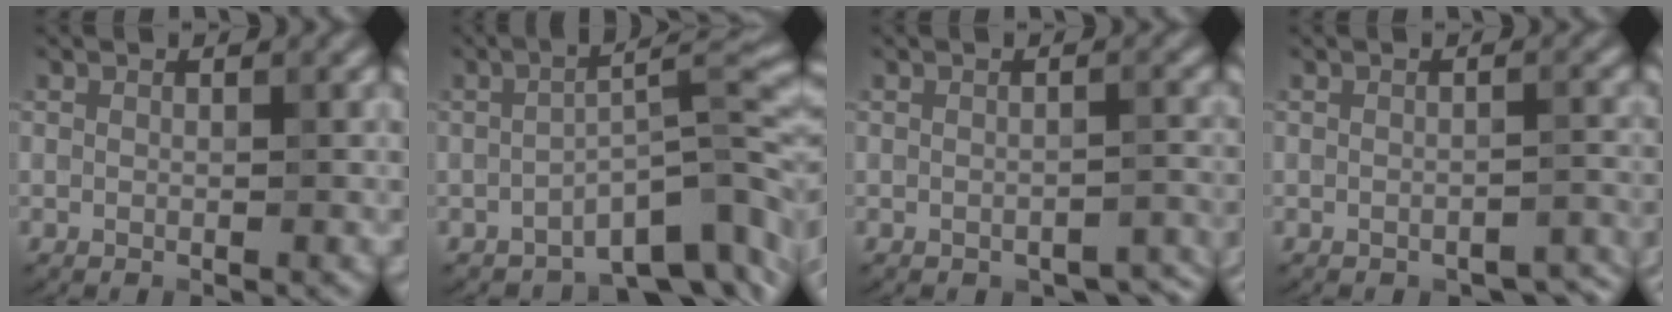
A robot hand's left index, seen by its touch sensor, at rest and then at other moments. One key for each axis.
{"total": 8.1, "fx": -4.3, "fy": 2.5, "fz": 6.4, "tx": -0.084, "ty": 0.007, "tz": -0.072}
{"total": 2.3, "fx": -1.9, "fy": 0.9, "fz": 0.9, "tx": -0.017, "ty": -0.002, "tz": -0.018}
{"total": 2.2, "fx": -2.0, "fy": 0.6, "fz": 0.7, "tx": -0.013, "ty": 0.001, "tz": -0.021}